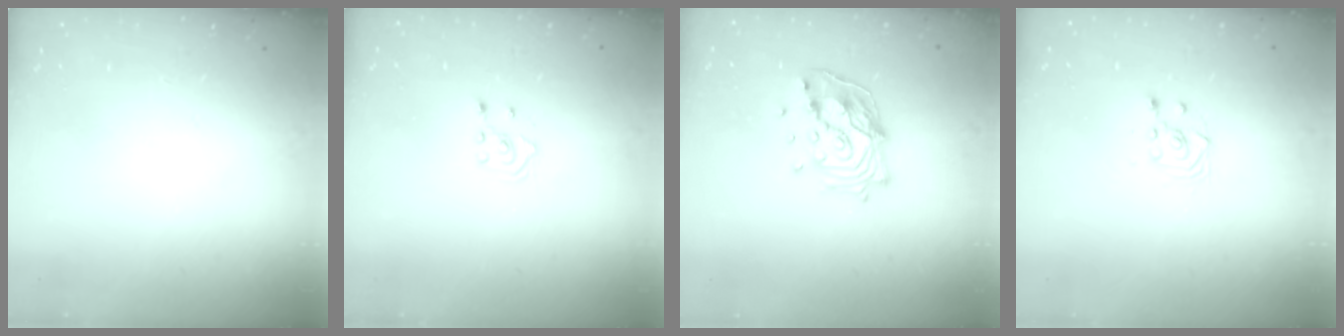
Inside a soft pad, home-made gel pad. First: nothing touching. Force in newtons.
{"total": 3.2, "press": 3.1, "slide": 1.0}
{"total": 17.0, "press": 16.1, "slide": 5.5}
{"total": 2.9, "press": 2.9, "slide": 0.6}